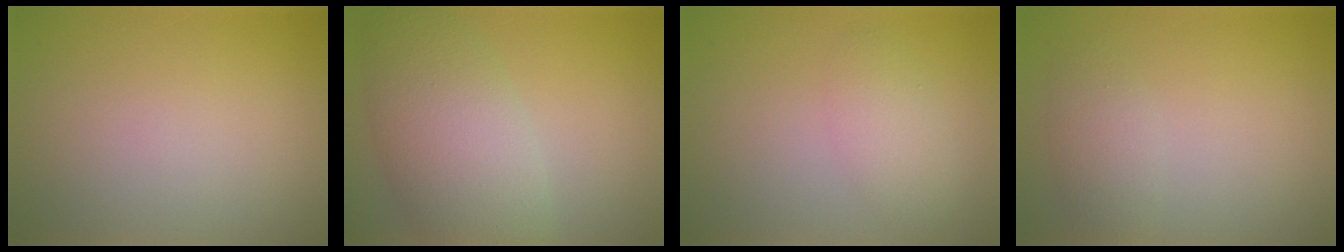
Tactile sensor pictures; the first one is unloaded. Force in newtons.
{"total": 7.0, "press": 7.0, "slide": 0.6}
{"total": 2.4, "press": 2.4, "slide": 0.0}
{"total": 2.1, "press": 2.1, "slide": 0.2}